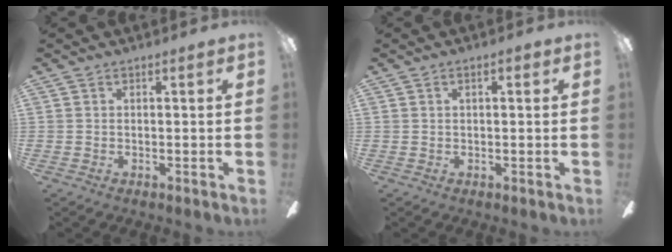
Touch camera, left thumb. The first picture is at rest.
{"total": 1.9, "force": [0.9, 0.7, 1.5], "torque": [-0.023, 0.002, 0.013]}